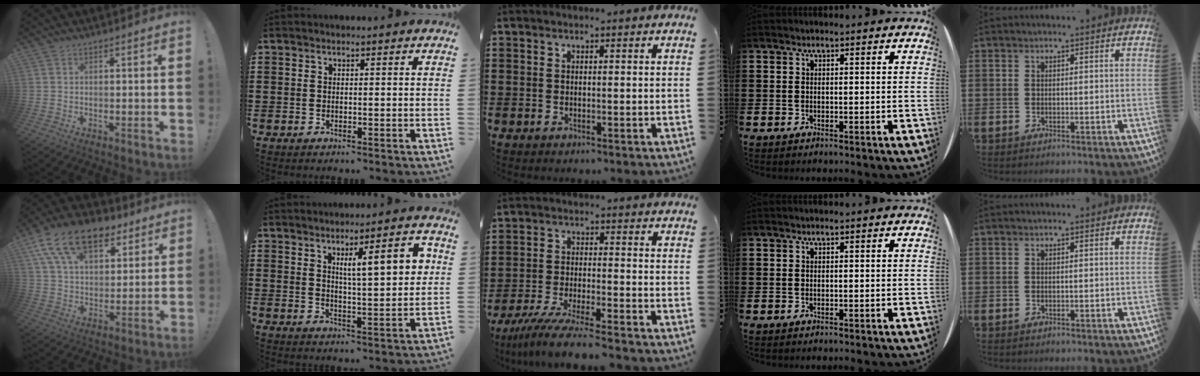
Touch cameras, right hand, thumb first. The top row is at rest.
{"thumb": {"total": 18.3, "force": [10.5, 10.6, 10.7], "torque": [-0.176, -0.054, 0.191]}, "index": {"total": 8.6, "force": [3.2, 2.1, 7.7], "torque": [-0.119, -0.005, 0.046]}, "middle": {"total": 7.0, "force": [-6.3, -0.3, 3.0], "torque": [-0.069, -0.017, -0.122]}}